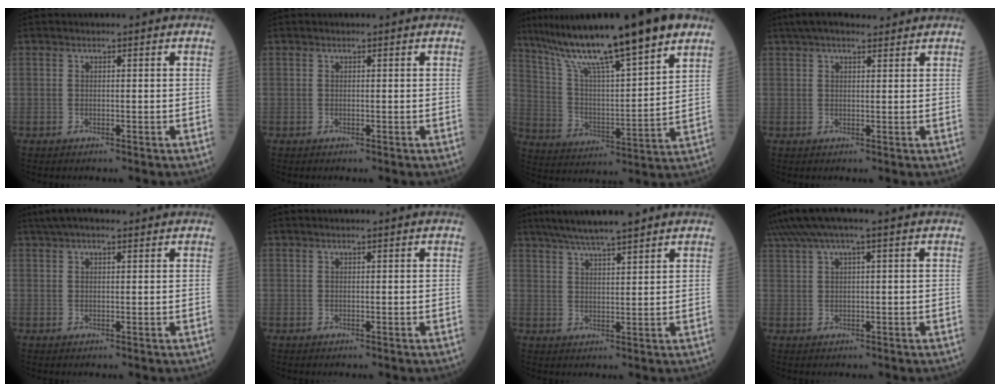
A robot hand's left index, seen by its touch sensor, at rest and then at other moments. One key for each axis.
{"total": 0.0}
{"total": 21.0, "fx": 15.6, "fy": 1.0, "fz": 14.0, "tx": -0.231, "ty": 0.013, "tz": 0.266}
{"total": 7.0, "fx": 5.8, "fy": 1.5, "fz": 3.7, "tx": -0.057, "ty": 0.036, "tz": 0.094}
{"total": 6.1, "fx": 4.8, "fy": 1.1, "fz": 3.5, "tx": -0.058, "ty": 0.039, "tz": 0.081}
{"total": 1.1, "fx": 0.8, "fy": -0.1, "fz": 0.7, "tx": -0.015, "ty": 0.008, "tz": 0.015}
{"total": 9.4, "fx": 7.7, "fy": 0.5, "fz": 5.3, "tx": -0.088, "ty": 0.025, "tz": 0.123}
{"total": 7.2, "fx": 4.9, "fy": 0.1, "fz": 5.3, "tx": -0.103, "ty": 0.041, "tz": 0.088}